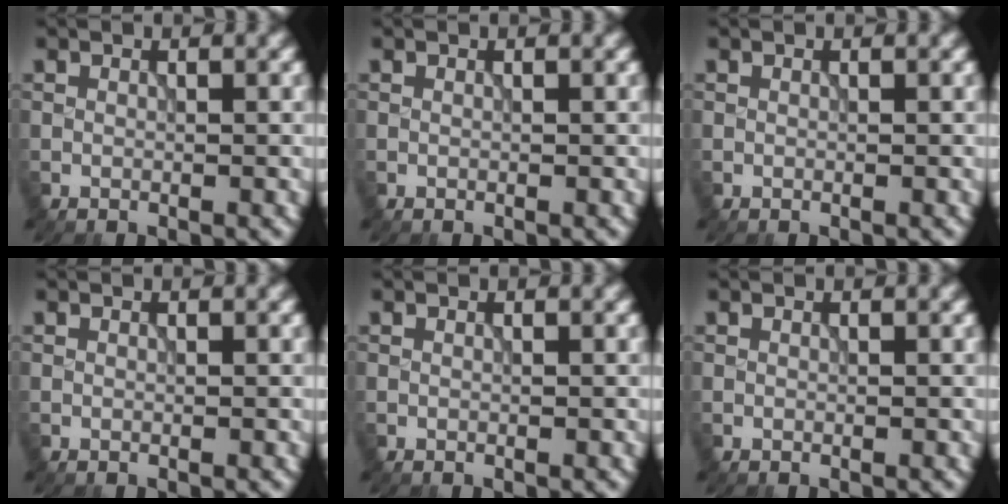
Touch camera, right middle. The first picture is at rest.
{"total": 0.0}
{"total": 0.0}
{"total": 0.0}
{"total": 0.0}
{"total": 0.0}